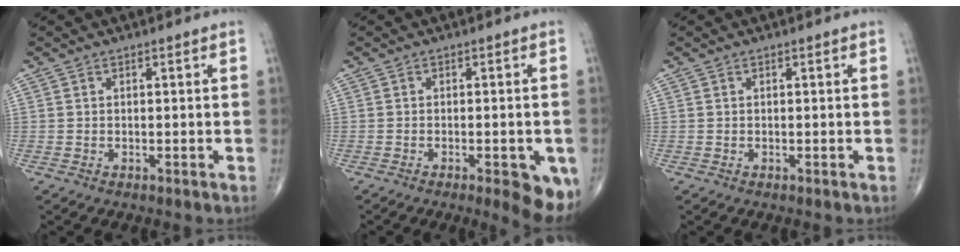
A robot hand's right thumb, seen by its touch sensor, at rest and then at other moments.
{"total": 8.4, "force": [-3.5, 2.6, 7.2], "torque": [-0.078, -0.004, -0.041]}
{"total": 0.0}